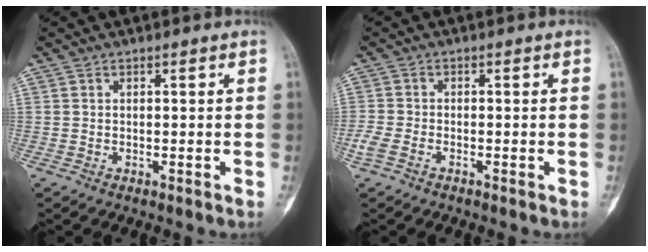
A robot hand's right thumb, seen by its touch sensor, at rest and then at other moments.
{"total": 3.4, "force": [-1.7, 2.0, 2.2], "torque": [-0.055, 0.003, -0.036]}